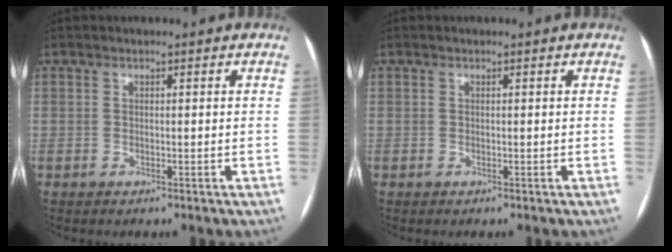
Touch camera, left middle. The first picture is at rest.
{"total": 0.0}